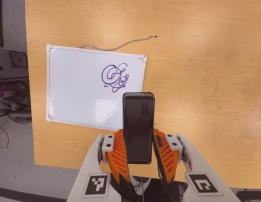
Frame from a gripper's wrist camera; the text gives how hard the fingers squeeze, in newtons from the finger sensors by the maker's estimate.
{"total": 6.0, "left": 4.2, "right": 7.8}